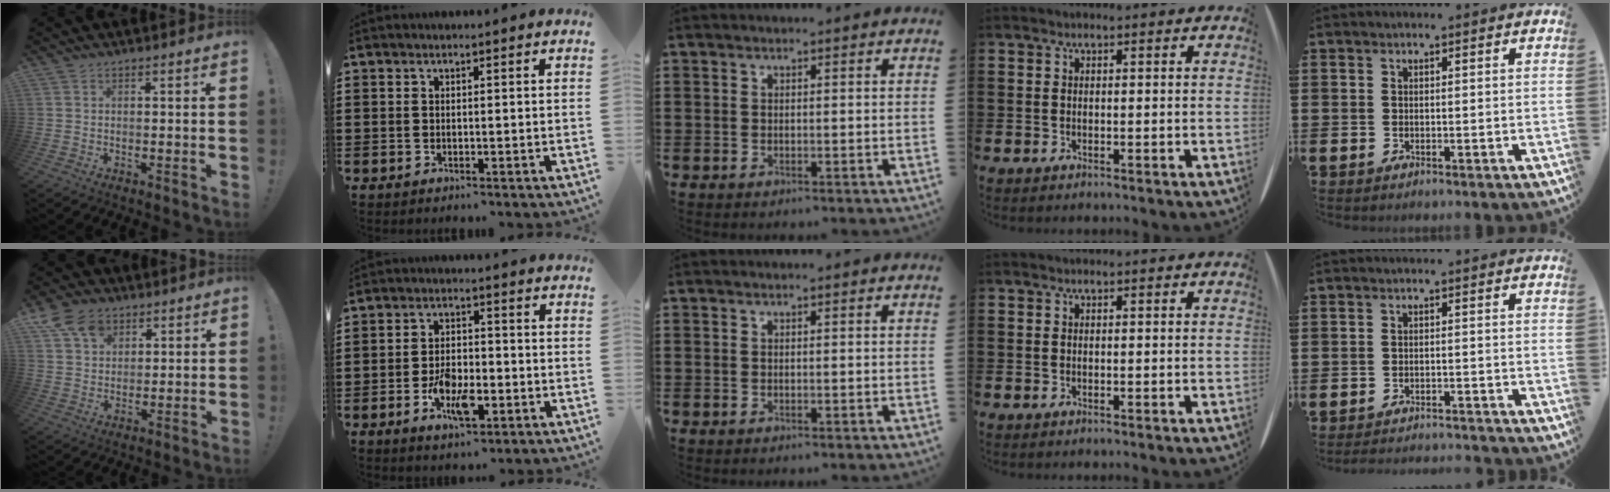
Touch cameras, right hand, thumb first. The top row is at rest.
{"thumb": {"total": 9.8, "force": [5.1, 7.2, 4.4], "torque": [-0.065, -0.022, 0.101]}, "index": {"total": 6.8, "force": [-2.5, 3.2, 5.4], "torque": [-0.099, 0.002, -0.048]}, "little": {"total": 2.0, "force": [-2.0, -0.1, 0.1], "torque": [-0.003, 0.004, -0.043]}}